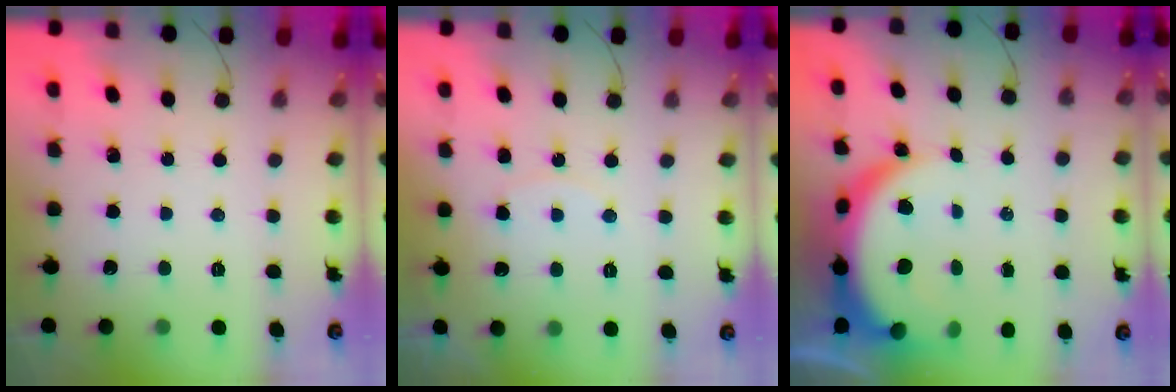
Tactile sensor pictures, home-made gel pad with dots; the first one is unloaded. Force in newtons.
{"total": 5.9, "press": 5.9, "slide": 0.4}
{"total": 10.4, "press": 10.3, "slide": 1.2}